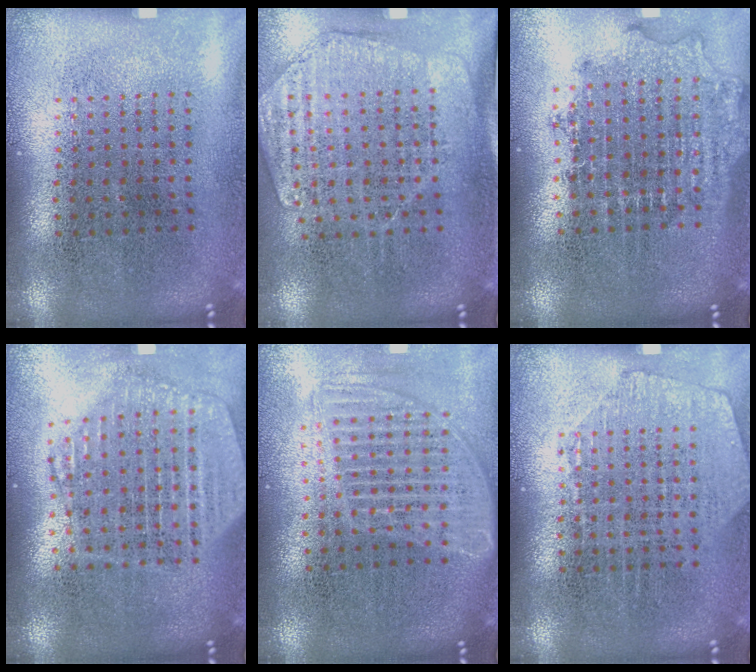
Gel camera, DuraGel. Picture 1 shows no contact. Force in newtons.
{"total": 1.6, "press": 1.4, "slide": 0.8}
{"total": 1.8, "press": 1.5, "slide": 1.0}
{"total": 2.3, "press": 2.0, "slide": 1.1}
{"total": 1.7, "press": 1.4, "slide": 1.0}
{"total": 1.2, "press": 1.2, "slide": 0.2}